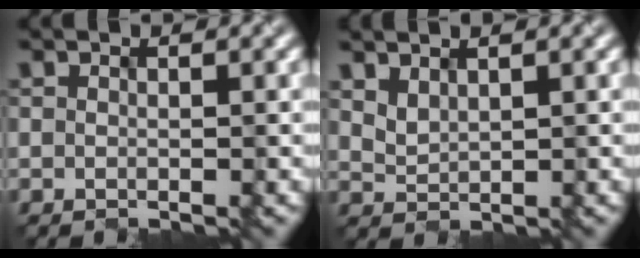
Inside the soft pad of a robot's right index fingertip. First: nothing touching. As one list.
[{"total": 1.4, "force": [1.0, 0.7, 0.6], "torque": [-0.016, -0.001, 0.027]}]